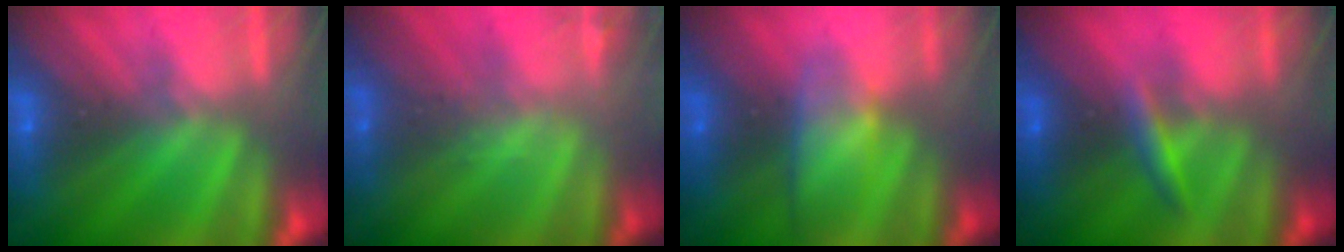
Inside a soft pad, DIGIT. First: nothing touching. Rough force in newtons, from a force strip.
{"total": 1.9}
{"total": 2.9}
{"total": 2.7}